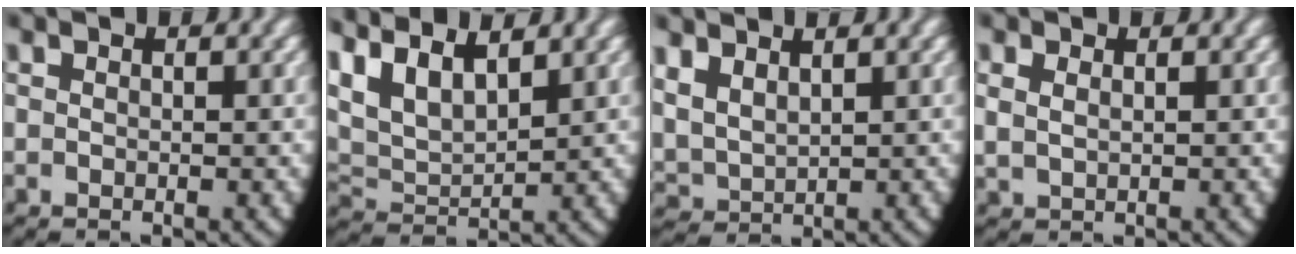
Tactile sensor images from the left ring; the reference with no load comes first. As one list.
[{"total": 8.9, "force": [2.5, 6.8, 5.1], "torque": [-0.140, -0.018, 0.041]}, {"total": 5.1, "force": [1.6, 4.4, 2.0], "torque": [-0.078, -0.013, 0.037]}, {"total": 1.4, "force": [0.7, 0.9, 0.7], "torque": [-0.027, -0.007, 0.024]}]